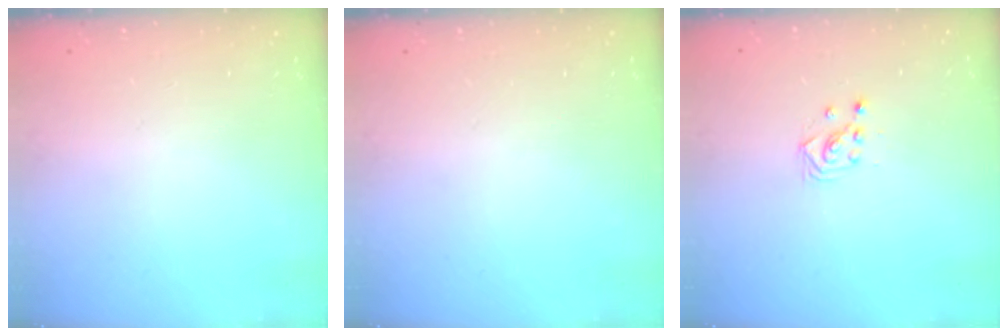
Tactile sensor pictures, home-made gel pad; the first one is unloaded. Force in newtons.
{"total": 0.0}
{"total": 3.0, "press": 3.0, "slide": 0.4}